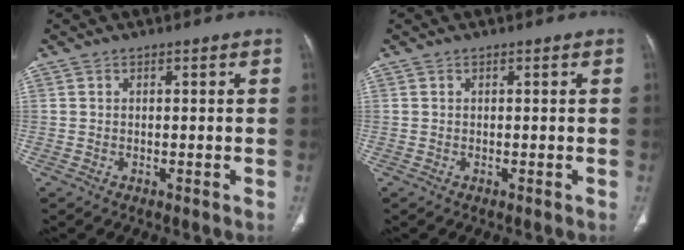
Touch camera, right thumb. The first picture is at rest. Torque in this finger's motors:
{"motor_torque": [-0.01, 0.01, 0.00, 0.00, 0.03]}